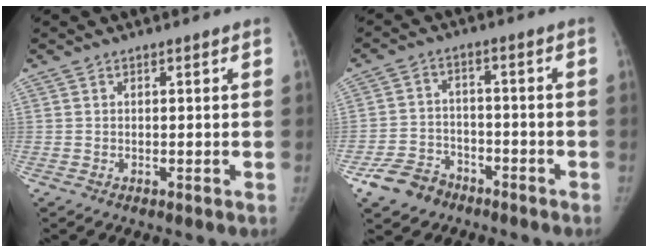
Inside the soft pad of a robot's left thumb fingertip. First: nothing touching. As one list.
[{"total": 7.8, "force": [-5.3, 5.3, 2.1], "torque": [-0.029, 0.029, -0.095]}]